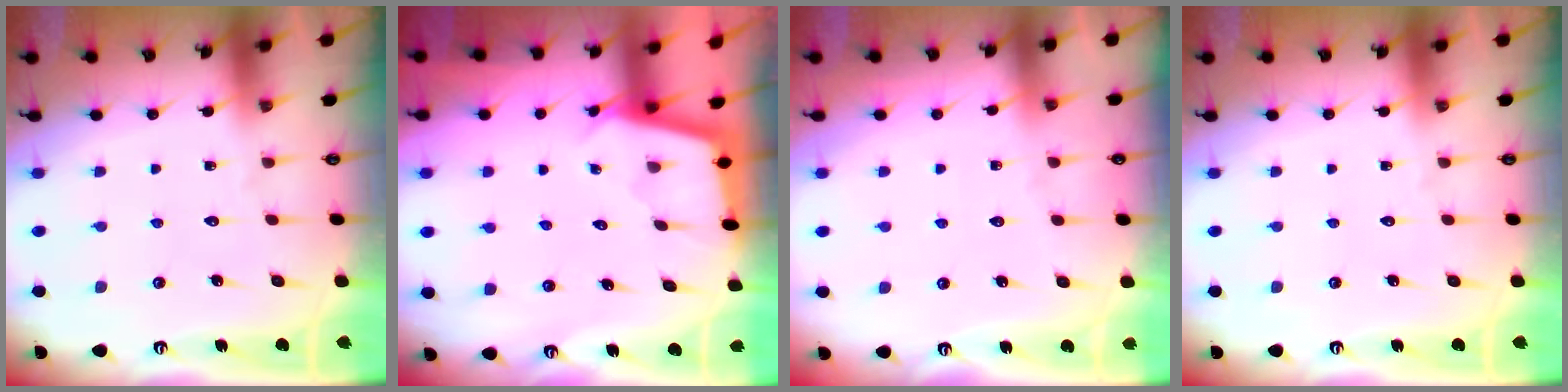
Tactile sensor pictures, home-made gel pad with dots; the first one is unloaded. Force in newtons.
{"total": 2.1, "press": 2.1, "slide": 0.2}
{"total": 1.8, "press": 1.8, "slide": 0.4}
{"total": 0.0}